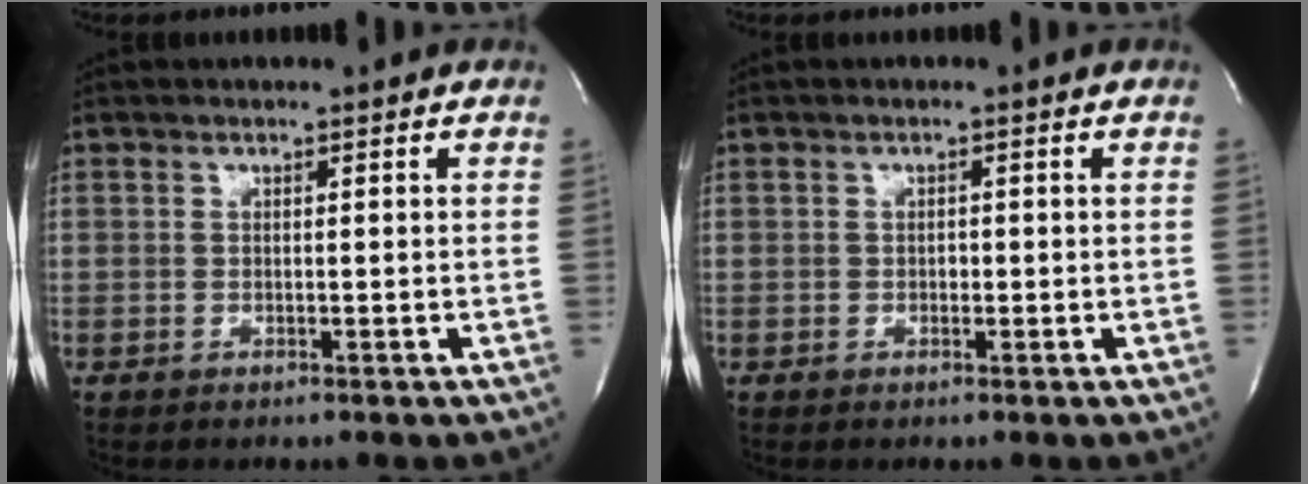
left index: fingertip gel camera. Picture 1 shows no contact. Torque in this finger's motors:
{"motor_torque": [-0.07, -0.06, -0.04, -0.01]}